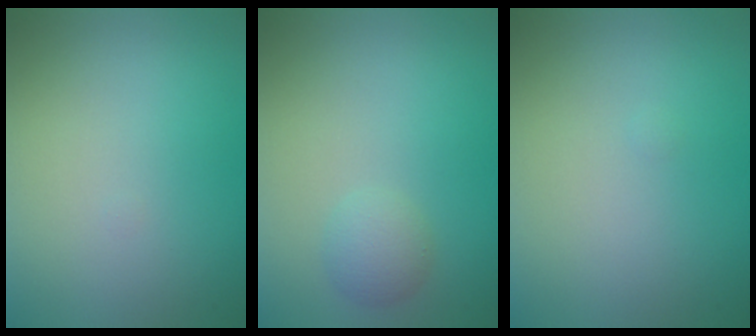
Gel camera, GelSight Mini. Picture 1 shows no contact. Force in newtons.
{"total": 1.7, "press": 1.7, "slide": 0.0}
{"total": 0.0}